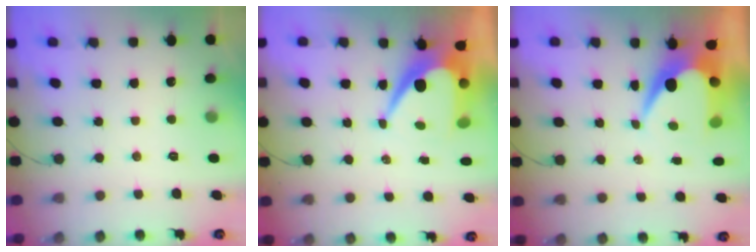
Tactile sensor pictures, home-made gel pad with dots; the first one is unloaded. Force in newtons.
{"total": 12.2, "press": 12.2, "slide": 0.7}
{"total": 9.9, "press": 9.9, "slide": 0.8}